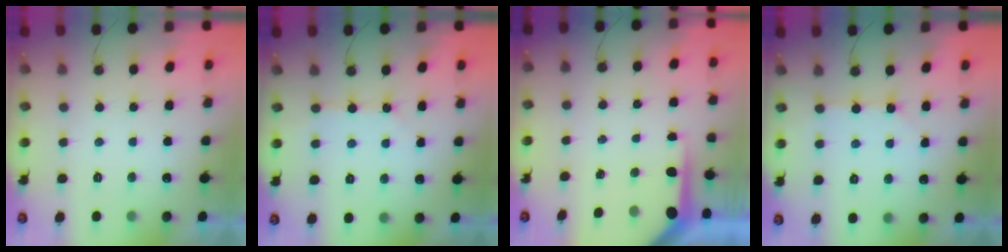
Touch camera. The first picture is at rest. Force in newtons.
{"total": 2.1, "press": 2.0, "slide": 0.3}
{"total": 6.1, "press": 6.1, "slide": 0.6}
{"total": 1.7, "press": 1.7, "slide": 0.3}